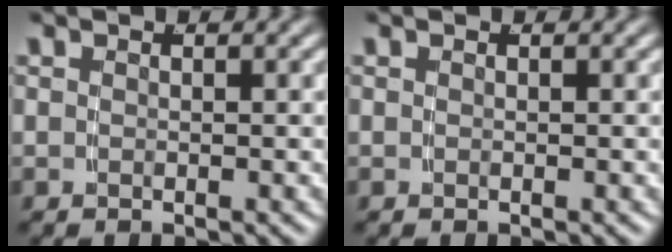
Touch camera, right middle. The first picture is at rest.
{"total": 0.0}